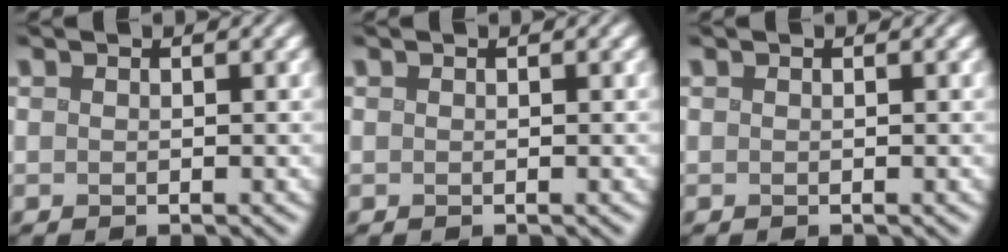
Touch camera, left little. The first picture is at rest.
{"total": 0.0}
{"total": 0.0}